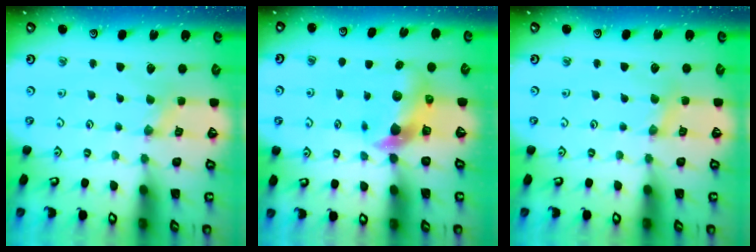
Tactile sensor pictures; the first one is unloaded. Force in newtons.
{"total": 6.6, "press": 6.5, "slide": 0.9}
{"total": 2.0, "press": 1.9, "slide": 0.4}